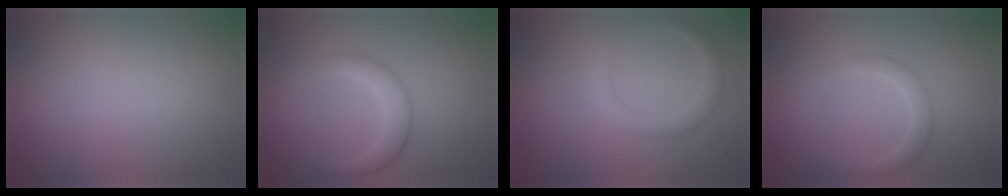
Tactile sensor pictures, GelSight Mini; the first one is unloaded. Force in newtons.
{"total": 2.9, "press": 2.9, "slide": 0.1}
{"total": 1.8, "press": 1.8, "slide": 0.2}
{"total": 2.1, "press": 2.1, "slide": 0.1}